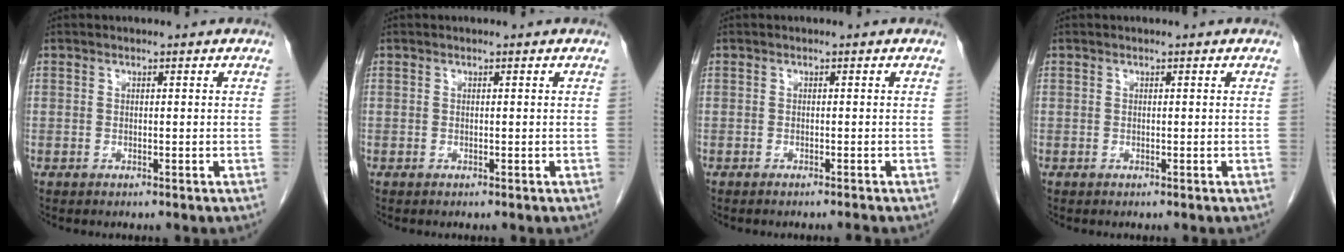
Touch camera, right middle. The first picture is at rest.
{"total": 0.0}
{"total": 1.4, "force": [-1.3, -0.5, 0.5], "torque": [-0.005, 0.001, -0.020]}
{"total": 0.0}